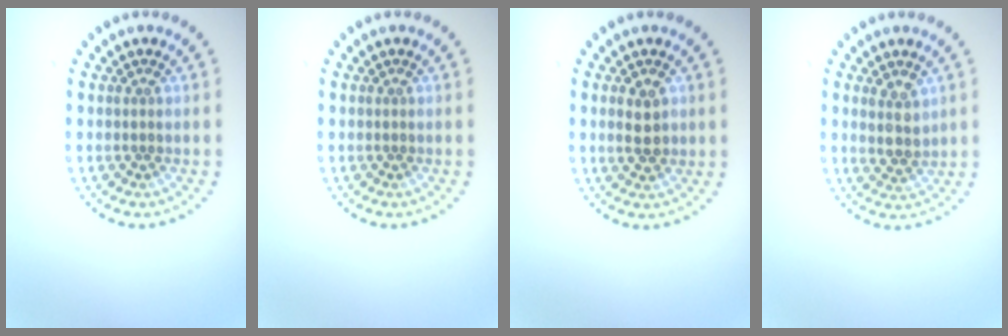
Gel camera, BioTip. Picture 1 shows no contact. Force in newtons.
{"total": 0.0}
{"total": 2.5, "press": 2.5, "slide": 0.1}
{"total": 2.2, "press": 2.1, "slide": 0.7}